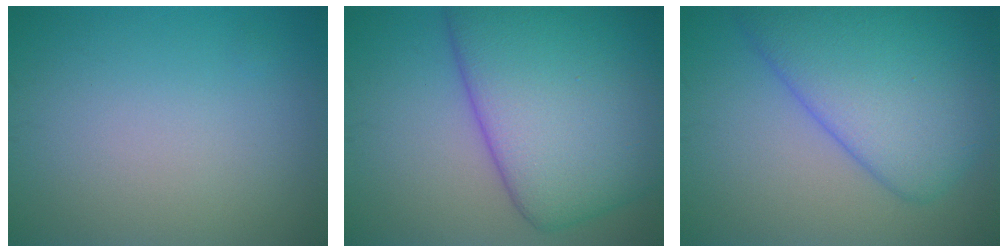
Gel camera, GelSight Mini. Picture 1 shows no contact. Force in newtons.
{"total": 13.6, "press": 13.6, "slide": 0.4}
{"total": 8.9, "press": 8.9, "slide": 0.5}